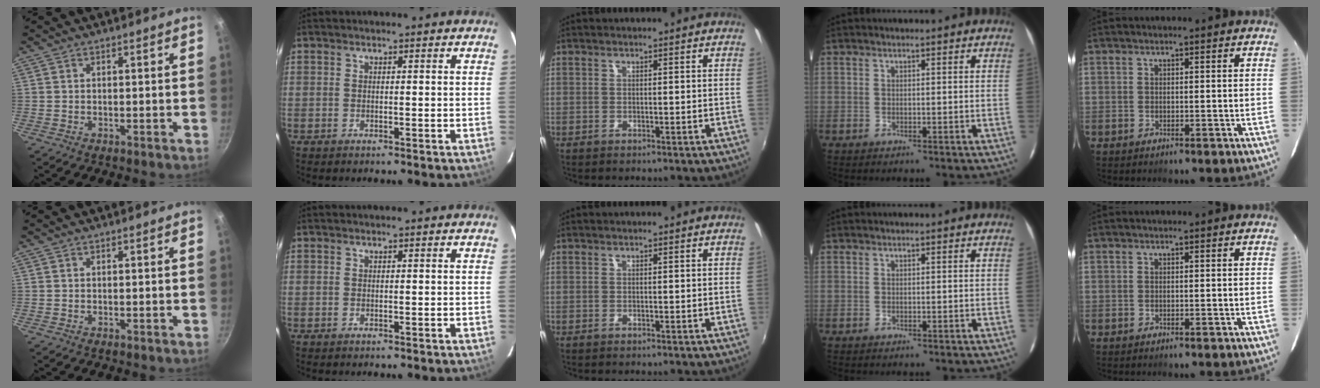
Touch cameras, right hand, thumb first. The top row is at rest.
{}